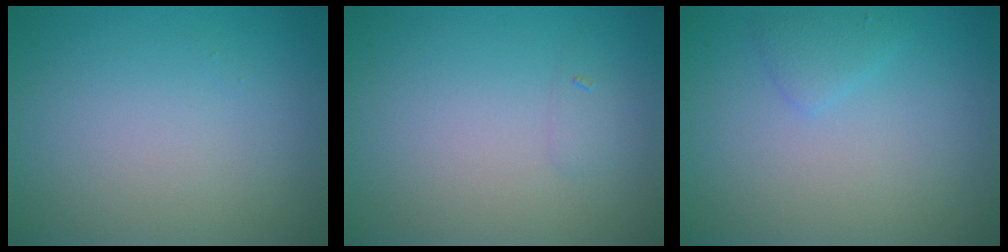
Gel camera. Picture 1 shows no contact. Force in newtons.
{"total": 0.6, "press": 0.6, "slide": 0.0}
{"total": 1.3, "press": 1.3, "slide": 0.1}